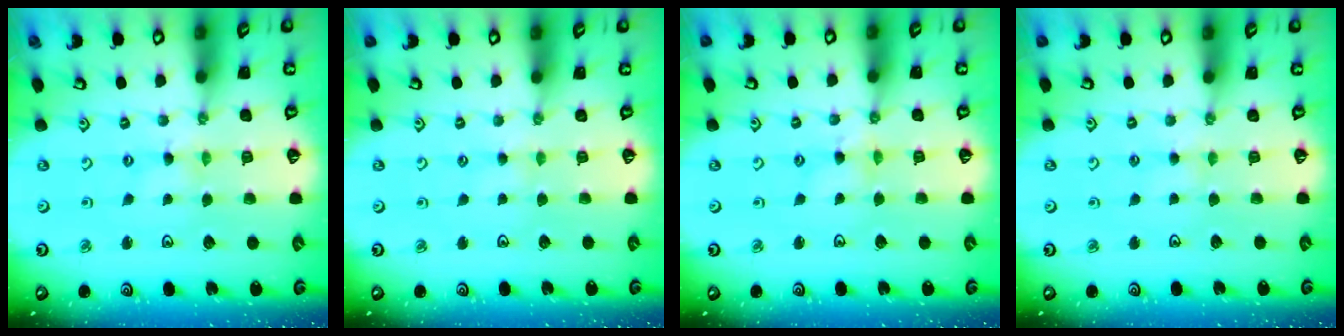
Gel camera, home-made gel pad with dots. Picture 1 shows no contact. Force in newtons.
{"total": 2.1, "press": 2.1, "slide": 0.4}
{"total": 2.9, "press": 2.9, "slide": 0.4}
{"total": 2.6, "press": 2.6, "slide": 0.5}